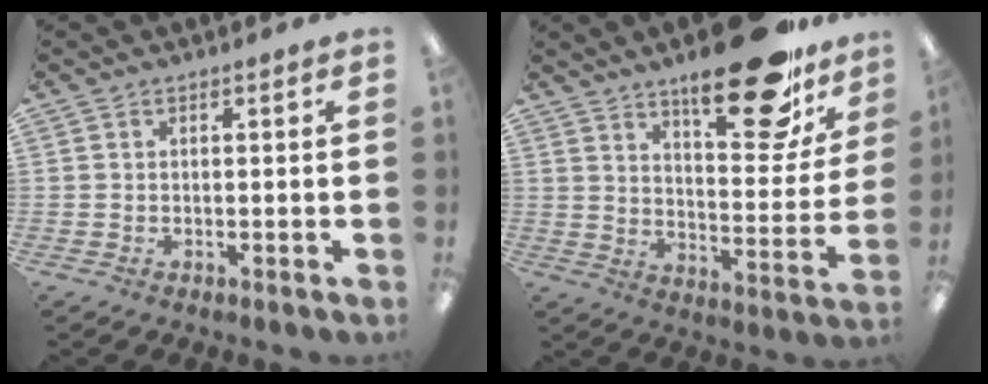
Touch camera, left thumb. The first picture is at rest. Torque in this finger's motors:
{"motor_torque": [0.94, 0.43, 1.34, -1.35, 0.10]}